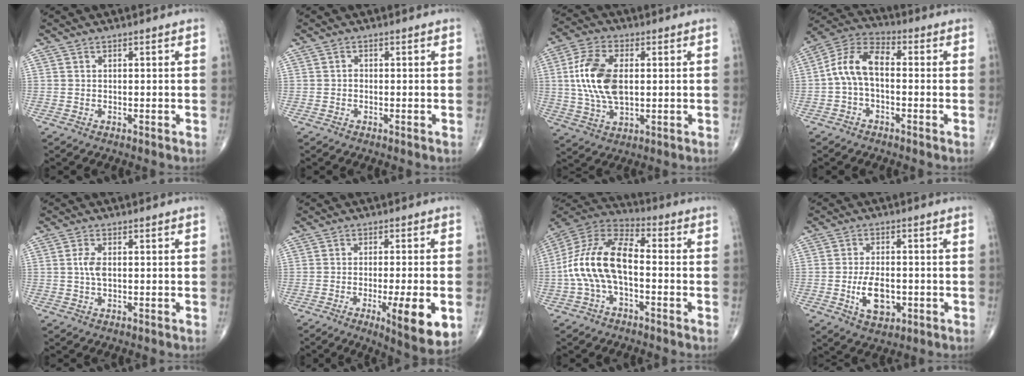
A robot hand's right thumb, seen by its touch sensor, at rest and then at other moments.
{"total": 0.7, "force": [-0.2, 0.5, 0.4], "torque": [-0.001, 0.003, -0.007]}
{"total": 13.2, "force": [1.3, 7.2, 11.0], "torque": [-0.224, 0.003, 0.026]}
{"total": 9.3, "force": [-0.6, 5.2, 7.7], "torque": [-0.146, 0.034, -0.025]}
{"total": 2.8, "force": [0.2, 1.3, 2.4], "torque": [-0.054, 0.003, 0.003]}
{"total": 11.0, "force": [-3.5, 2.2, 10.2], "torque": [-0.146, -0.013, -0.047]}
{"total": 14.5, "force": [-2.1, 7.4, 12.3], "torque": [-0.247, 0.041, -0.049]}
{"total": 7.6, "force": [-1.9, 4.3, 6.0], "torque": [-0.094, 0.002, -0.028]}